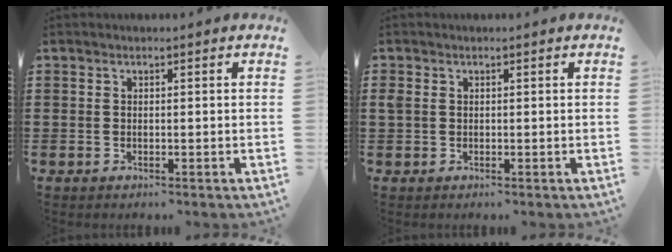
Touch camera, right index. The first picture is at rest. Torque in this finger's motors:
{"motor_torque": [0.12, -0.03, 0.01, 0.03]}